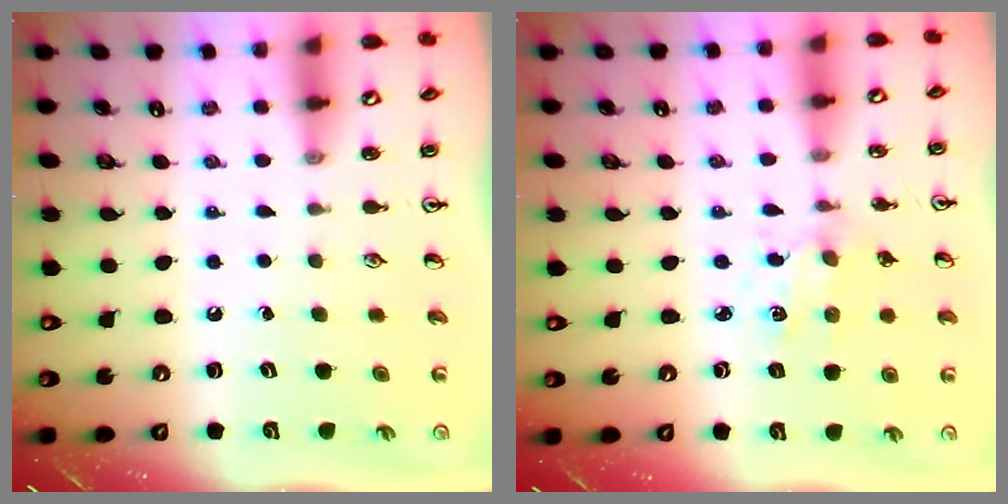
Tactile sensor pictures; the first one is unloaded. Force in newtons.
{"total": 1.3, "press": 1.3, "slide": 0.1}